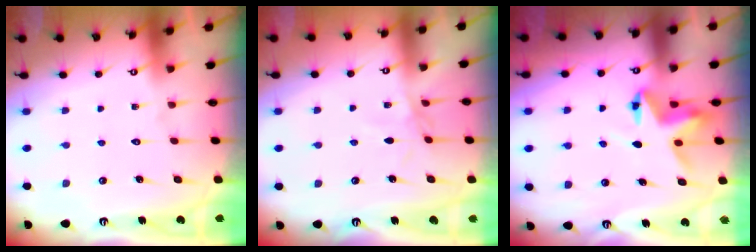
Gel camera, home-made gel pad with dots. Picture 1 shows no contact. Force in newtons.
{"total": 2.0, "press": 2.0, "slide": 0.4}
{"total": 6.7, "press": 6.7, "slide": 0.3}